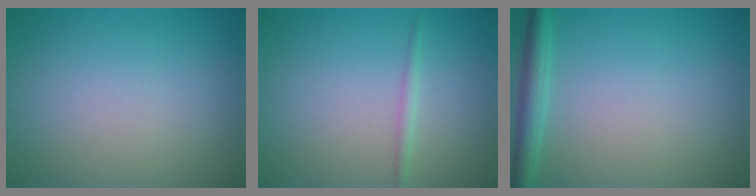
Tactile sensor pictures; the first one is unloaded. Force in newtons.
{"total": 1.0, "press": 1.0, "slide": 0.1}
{"total": 2.5, "press": 2.5, "slide": 0.1}